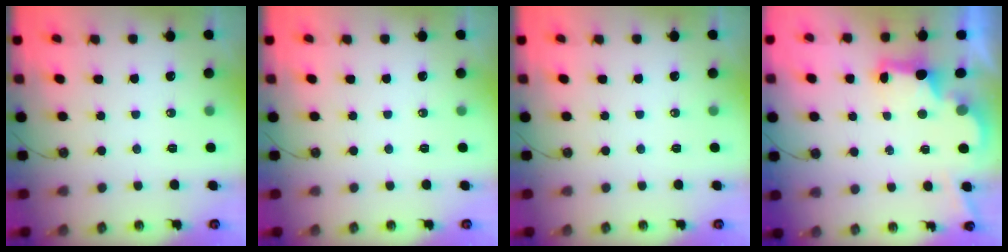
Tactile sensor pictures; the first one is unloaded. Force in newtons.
{"total": 0.0}
{"total": 0.0}
{"total": 2.9, "press": 2.7, "slide": 0.9}